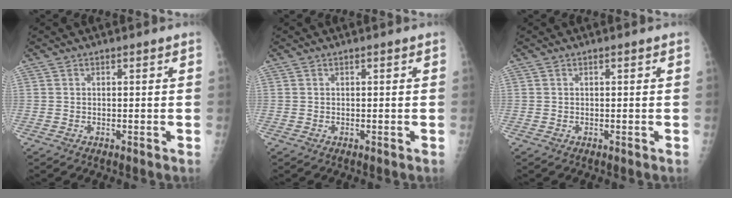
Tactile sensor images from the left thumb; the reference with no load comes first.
{"total": 0.0}
{"total": 0.0}